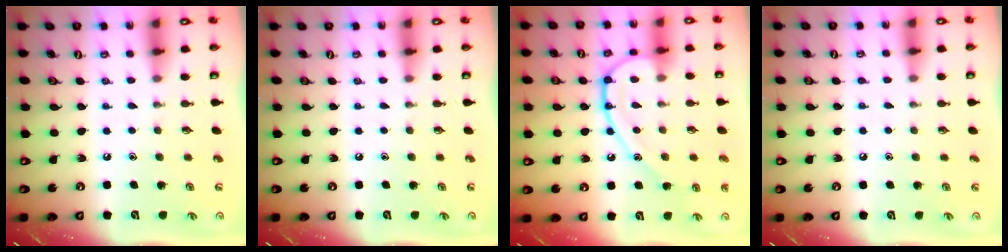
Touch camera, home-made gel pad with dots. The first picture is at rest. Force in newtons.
{"total": 0.0}
{"total": 13.2, "press": 13.1, "slide": 1.1}
{"total": 2.7, "press": 2.7, "slide": 0.2}